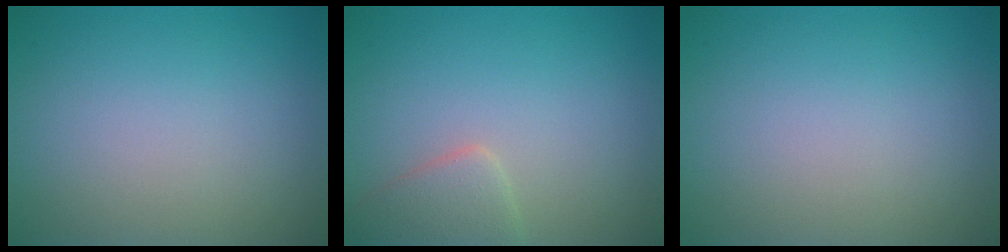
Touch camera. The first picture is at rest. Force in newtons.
{"total": 2.4, "press": 2.4, "slide": 0.1}
{"total": 0.0}